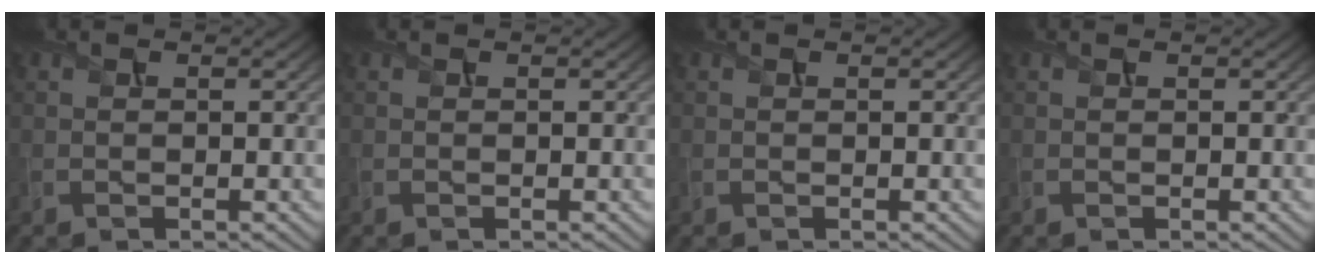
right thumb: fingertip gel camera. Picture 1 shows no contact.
{"total": 0.0}
{"total": 0.0}
{"total": 0.0}